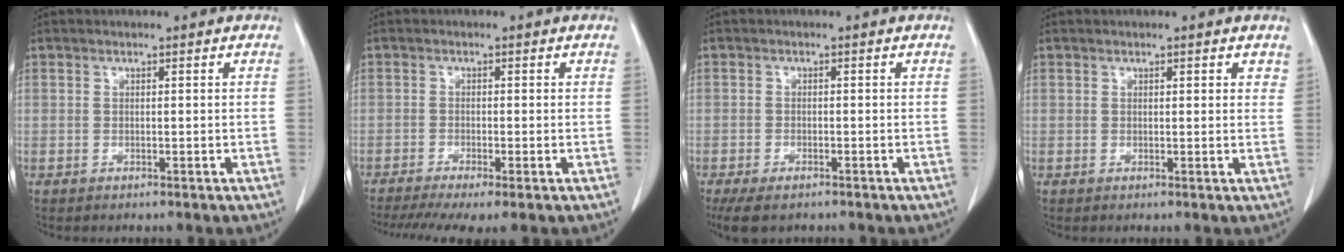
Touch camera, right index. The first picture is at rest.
{"total": 7.5, "force": [-5.3, 0.9, 5.3], "torque": [-0.086, -0.012, -0.088]}
{"total": 5.2, "force": [-3.9, 2.0, 2.9], "torque": [-0.051, -0.012, -0.058]}
{"total": 1.6, "force": [1.1, 0.6, 0.9], "torque": [-0.006, -0.001, 0.010]}